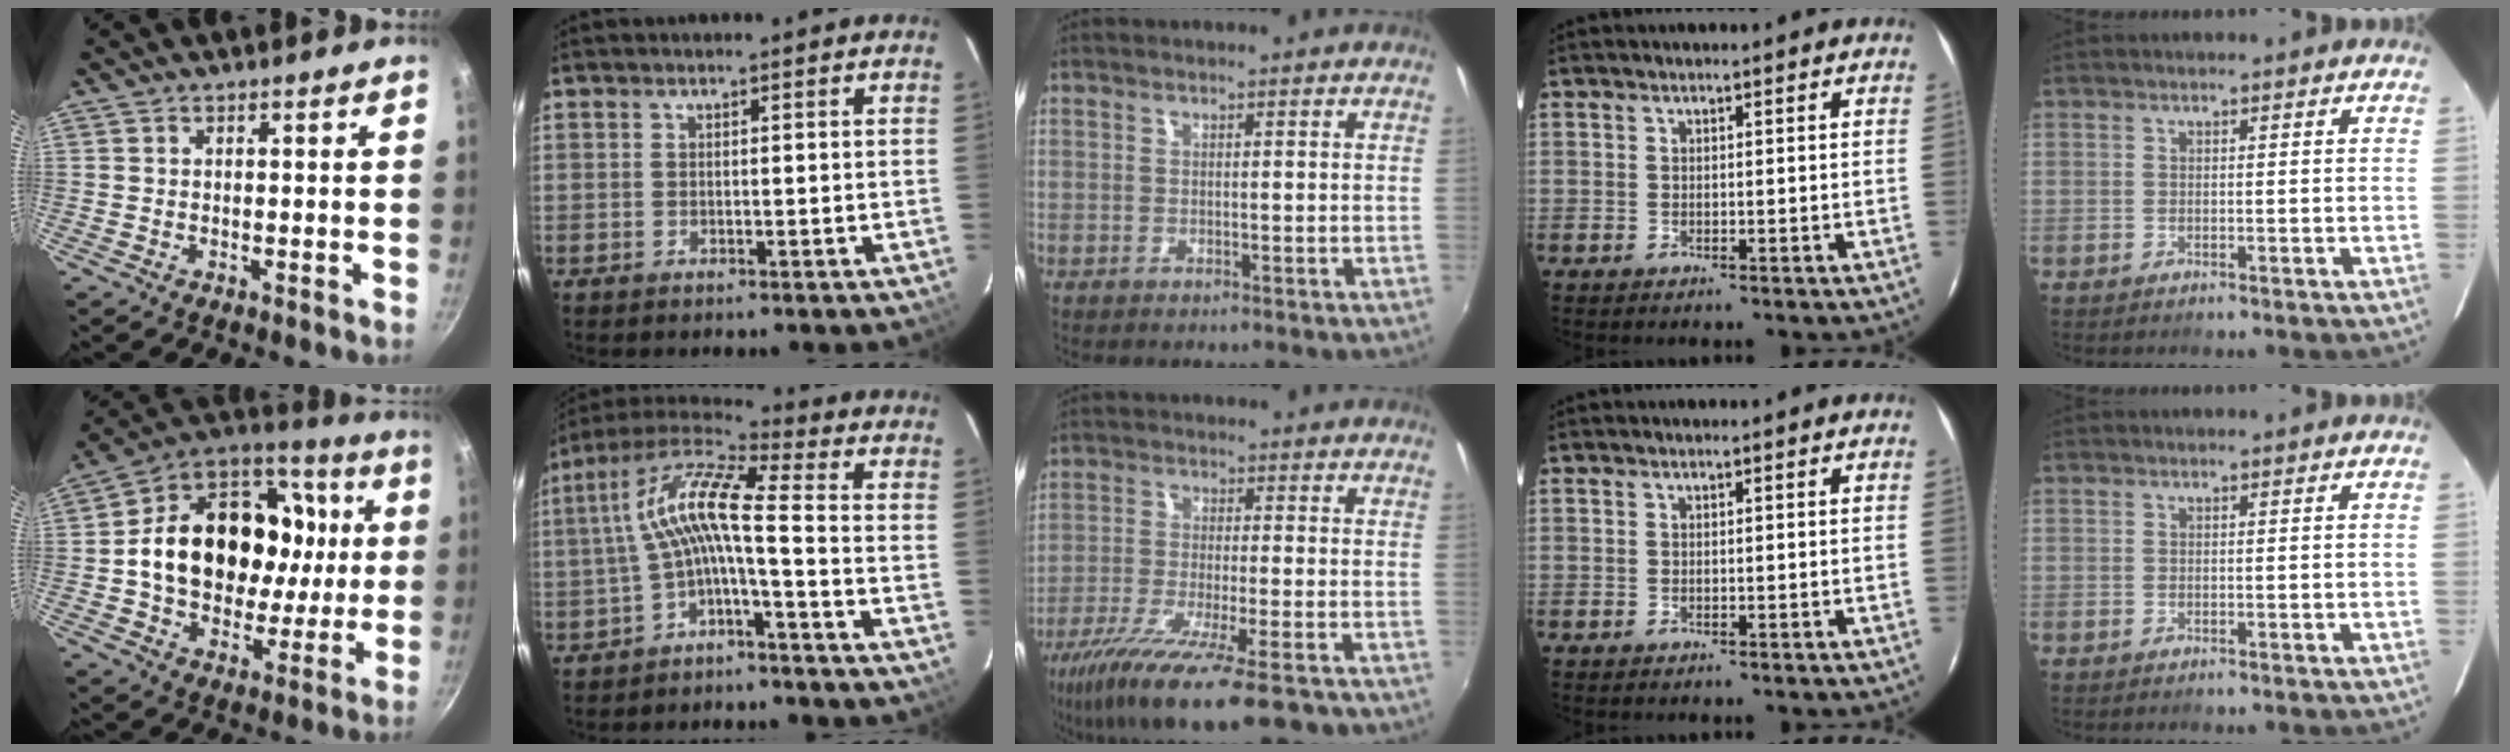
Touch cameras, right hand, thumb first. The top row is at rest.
{"thumb": {"total": 26.1, "force": [1.7, 19.9, 16.8], "torque": [-0.259, 0.036, 0.029]}, "index": {"total": 11.9, "force": [-1.8, 1.8, 11.6], "torque": [-0.235, 0.021, -0.037]}, "middle": {"total": 17.4, "force": [-11.8, 3.5, 12.4], "torque": [-0.240, -0.064, -0.201]}}